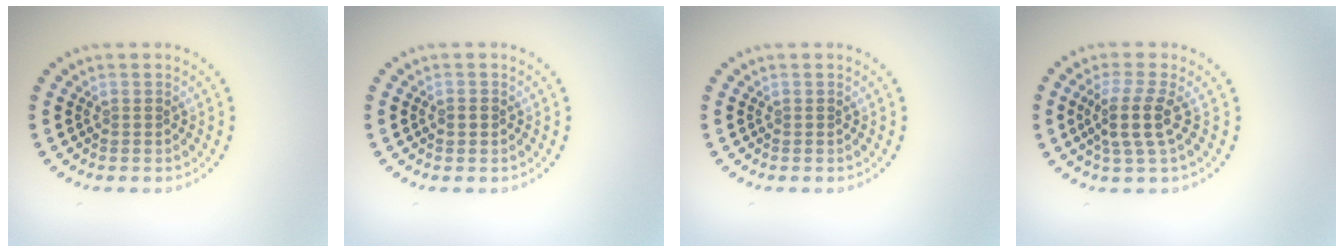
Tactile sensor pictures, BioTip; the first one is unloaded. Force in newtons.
{"total": 1.3, "press": 1.3, "slide": 0.1}
{"total": 0.0}
{"total": 3.2, "press": 2.5, "slide": 2.0}